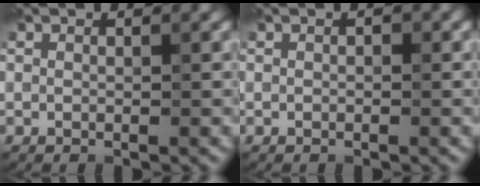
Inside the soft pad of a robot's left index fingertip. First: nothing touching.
{"total": 0.5, "force": [0.0, 0.4, 0.3], "torque": [-0.003, 0.001, 0.001]}